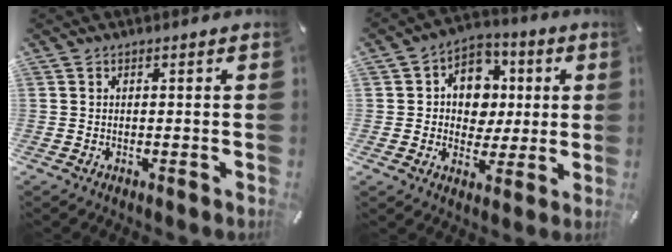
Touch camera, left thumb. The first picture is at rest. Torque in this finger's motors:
{"motor_torque": [1.55, 1.45, 0.29, -0.11, 0.07]}